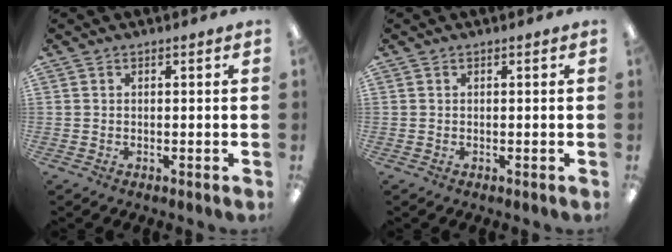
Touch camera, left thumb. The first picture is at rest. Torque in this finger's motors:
{"motor_torque": [-0.10, -0.04, 0.01, 0.00, 0.00]}